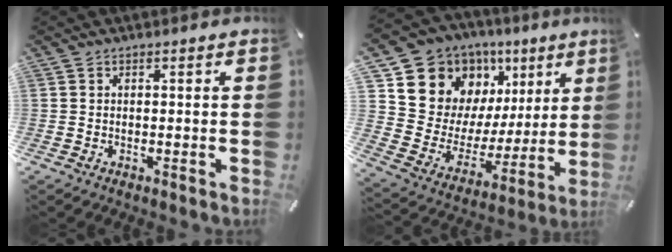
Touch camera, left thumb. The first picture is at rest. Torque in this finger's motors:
{"motor_torque": [1.15, 0.30, 1.71, -0.82, 0.14]}